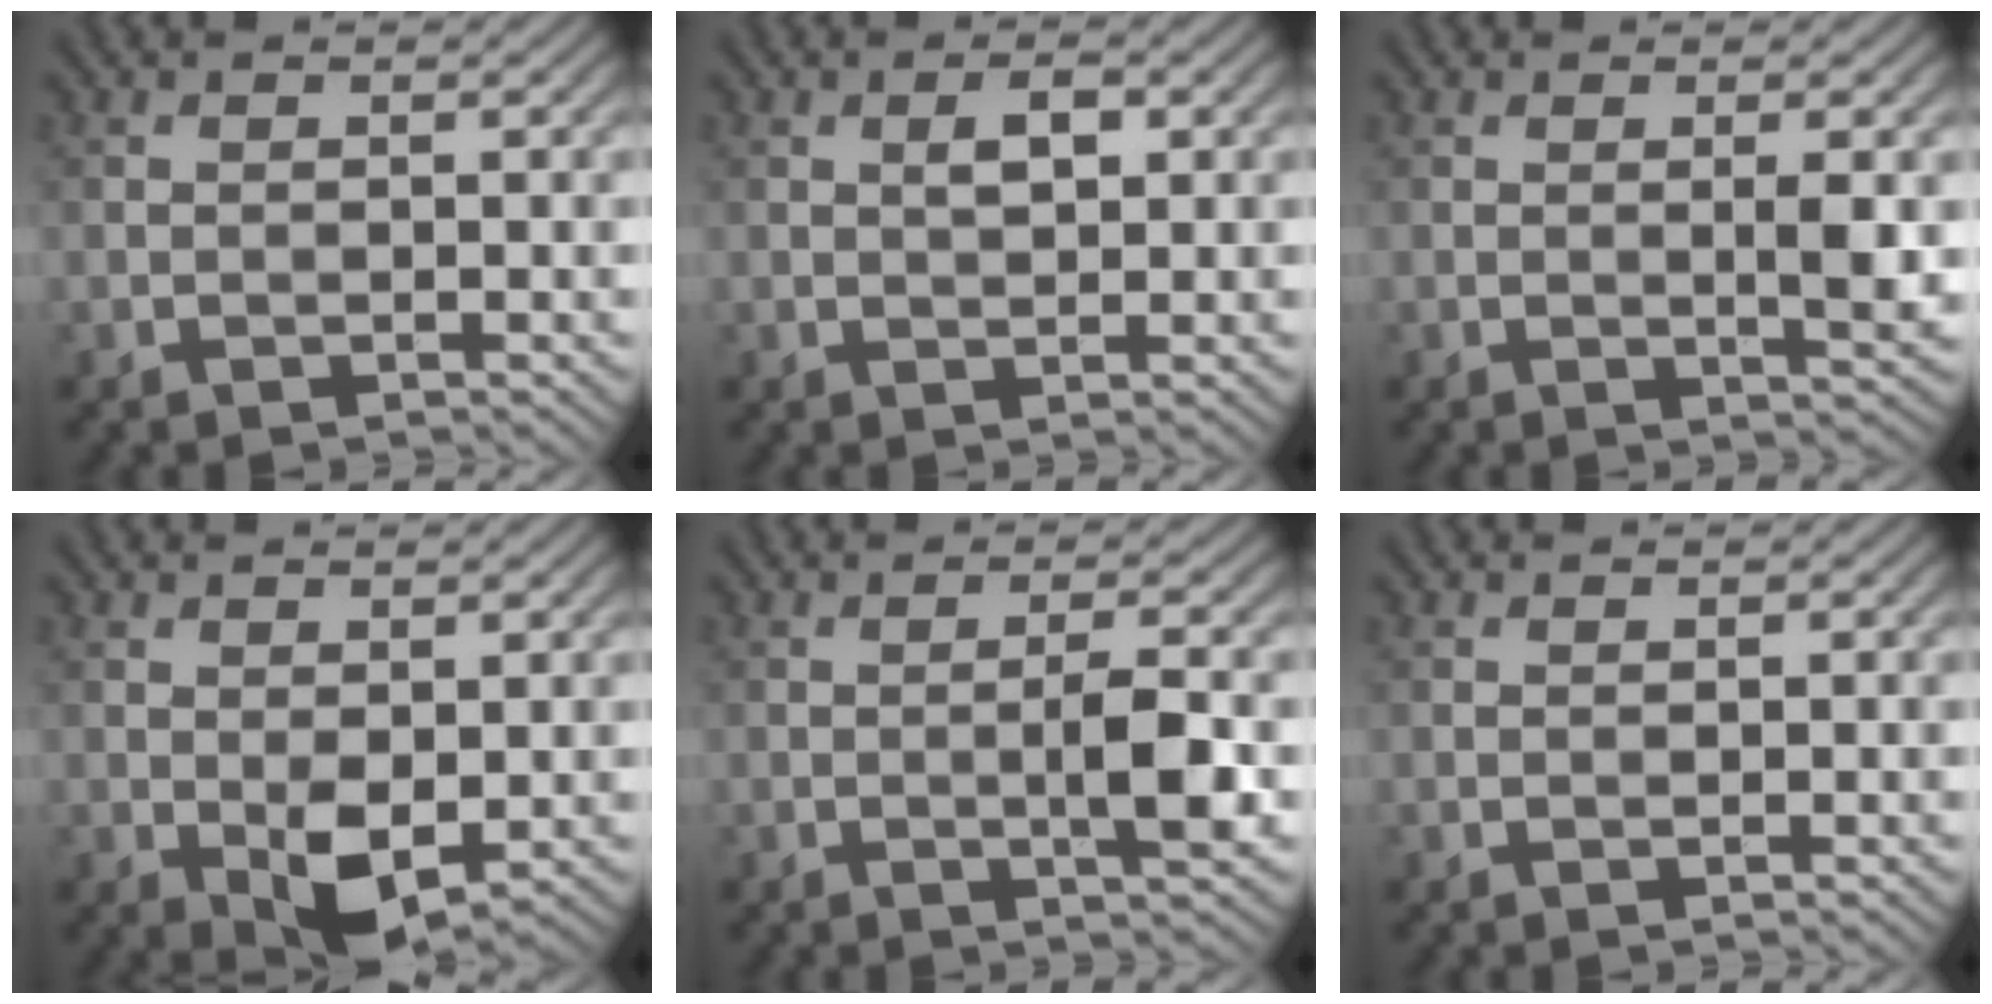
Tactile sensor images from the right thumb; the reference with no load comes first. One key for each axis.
{"total": 2.3, "fx": 0.6, "fy": 1.1, "fz": 1.9, "tx": -0.032, "ty": 0.000, "tz": 0.010}
{"total": 2.6, "fx": 0.3, "fy": 0.2, "fz": 2.5, "tx": -0.046, "ty": -0.002, "tz": 0.005}
{"total": 4.5, "fx": -0.7, "fy": 2.5, "fz": 3.7, "tx": -0.068, "ty": -0.005, "tz": -0.007}
{"total": 3.8, "fx": -0.6, "fy": 0.5, "fz": 3.8, "tx": -0.065, "ty": 0.004, "tz": -0.015}
{"total": 0.0}